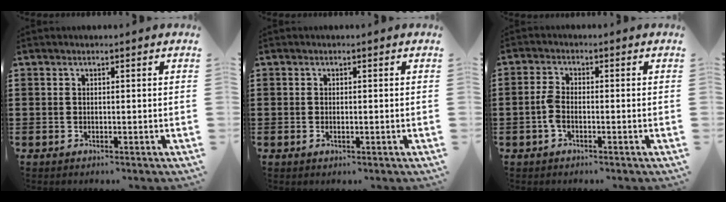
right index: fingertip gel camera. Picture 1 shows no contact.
{"total": 0.6, "force": [-0.1, 0.2, 0.6], "torque": [-0.010, -0.003, -0.001]}
{"total": 2.8, "force": [-1.0, 1.2, 2.4], "torque": [-0.065, -0.004, -0.026]}